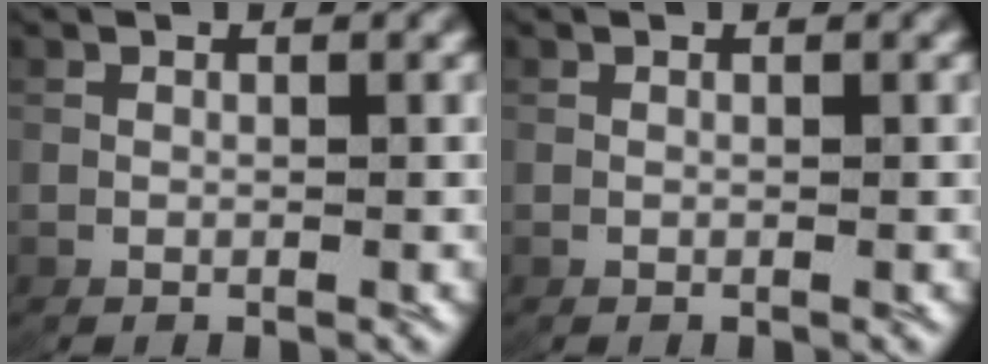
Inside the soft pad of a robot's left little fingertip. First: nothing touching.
{"total": 0.0}